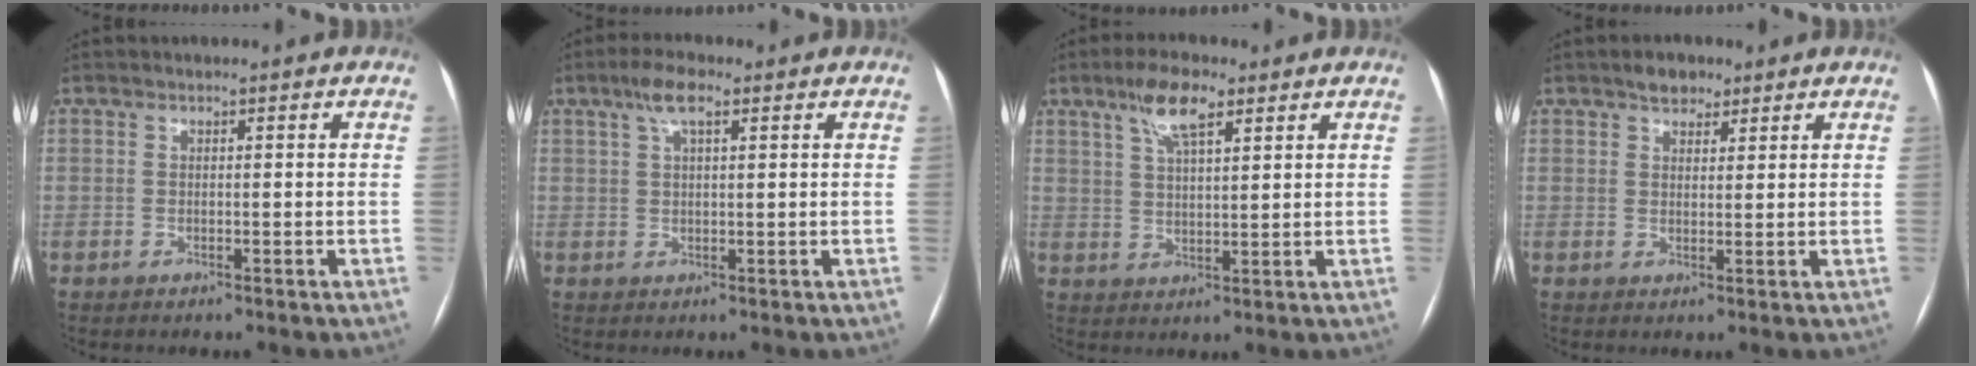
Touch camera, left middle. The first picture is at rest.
{"total": 4.3, "force": [2.4, 1.0, 3.4], "torque": [-0.071, 0.015, 0.045]}
{"total": 6.8, "force": [4.1, 1.8, 5.1], "torque": [-0.102, 0.012, 0.076]}
{"total": 3.3, "force": [2.4, 1.9, 1.3], "torque": [-0.021, 0.008, 0.039]}